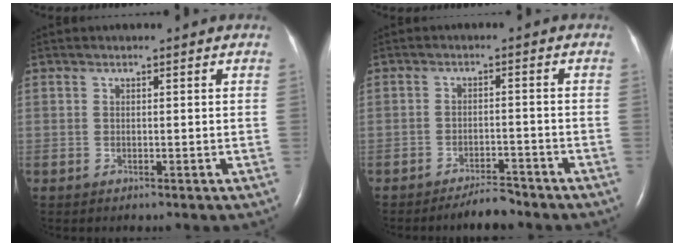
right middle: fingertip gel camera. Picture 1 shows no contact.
{"total": 3.7, "force": [-3.5, 0.6, 1.2], "torque": [-0.023, -0.007, -0.058]}